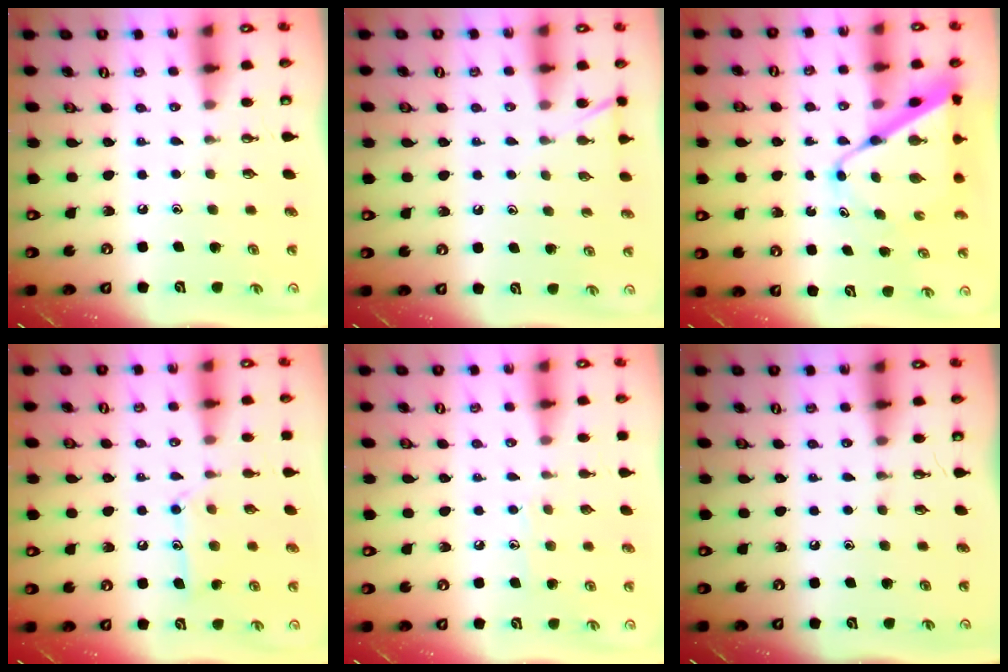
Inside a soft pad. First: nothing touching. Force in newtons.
{"total": 3.9, "press": 3.9, "slide": 0.5}
{"total": 11.6, "press": 11.5, "slide": 1.0}
{"total": 10.8, "press": 10.8, "slide": 0.9}
{"total": 5.1, "press": 5.1, "slide": 0.5}
{"total": 0.0}